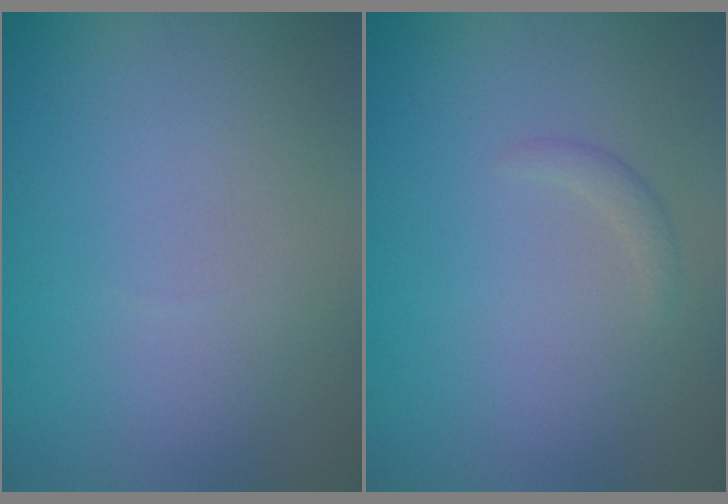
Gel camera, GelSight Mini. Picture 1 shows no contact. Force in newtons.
{"total": 0.8, "press": 0.8, "slide": 0.0}